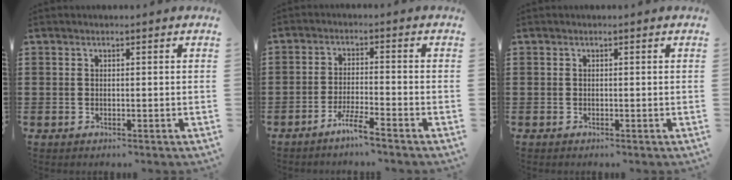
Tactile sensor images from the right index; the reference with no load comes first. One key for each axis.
{"total": 4.3, "fx": -3.6, "fy": -0.4, "fz": 2.3, "tx": -0.054, "ty": -0.008, "tz": -0.069}
{"total": 0.0}